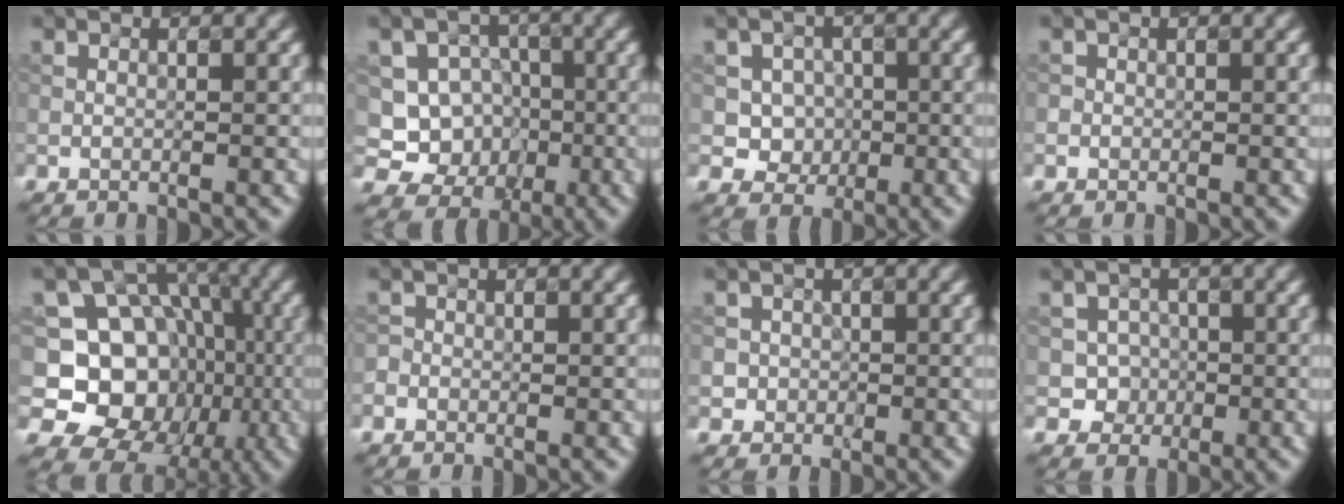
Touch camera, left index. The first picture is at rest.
{"total": 7.5, "force": [-1.4, 7.1, 2.0], "torque": [-0.030, 0.014, -0.044]}
{"total": 3.5, "force": [0.1, 3.3, 1.4], "torque": [-0.011, 0.001, -0.007]}
{"total": 0.5, "force": [-0.1, 0.5, 0.0], "torque": [0.003, -0.004, -0.003]}
{"total": 12.3, "force": [-1.7, 10.8, 5.6], "torque": [-0.086, 0.003, -0.056]}
{"total": 0.9, "force": [-0.3, 0.8, 0.1], "torque": [-0.002, 0.000, -0.008]}
{"total": 2.0, "force": [0.0, 2.0, 0.2], "torque": [0.012, 0.002, 0.004]}
{"total": 2.5, "force": [-0.5, 2.4, 0.5], "torque": [0.009, 0.004, -0.019]}